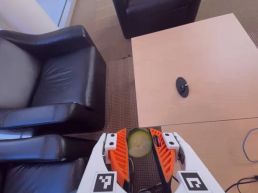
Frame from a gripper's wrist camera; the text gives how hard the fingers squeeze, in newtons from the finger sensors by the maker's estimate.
{"total": 10.3, "left": 10.7, "right": 10.0}